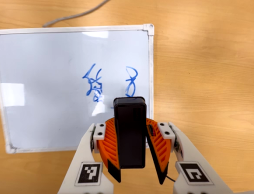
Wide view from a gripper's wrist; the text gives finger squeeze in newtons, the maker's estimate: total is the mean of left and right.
{"total": 8.6, "left": 8.9, "right": 8.2}